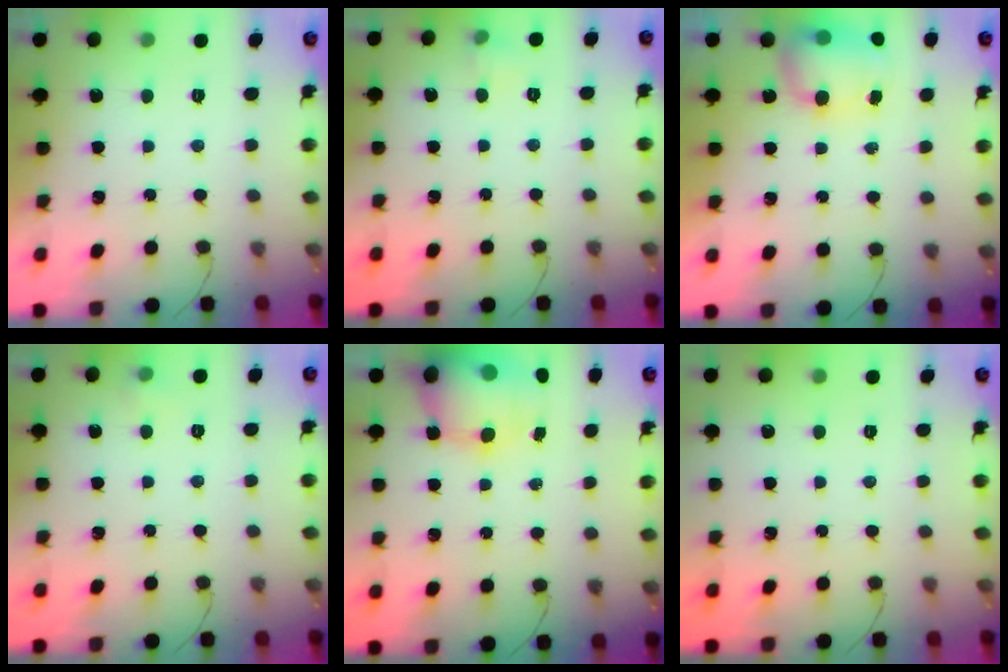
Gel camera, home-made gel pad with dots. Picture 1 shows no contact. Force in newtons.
{"total": 3.7, "press": 3.5, "slide": 1.0}
{"total": 7.1, "press": 7.0, "slide": 1.2}
{"total": 7.5, "press": 3.4, "slide": 6.7}
{"total": 13.4, "press": 12.9, "slide": 3.5}
{"total": 0.0}